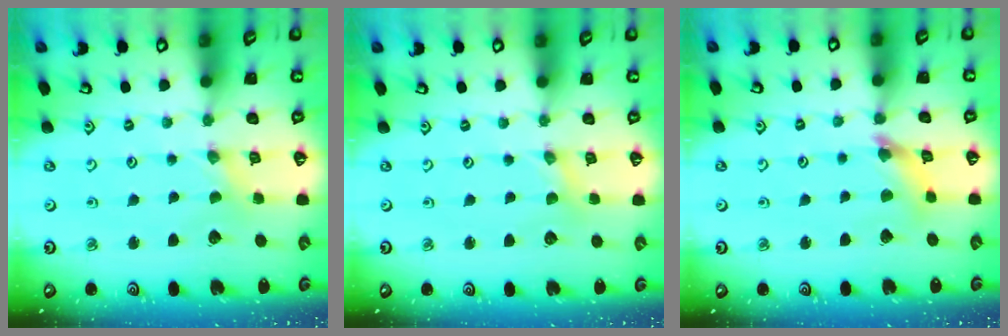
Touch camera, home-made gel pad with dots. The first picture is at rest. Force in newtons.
{"total": 0.6, "press": 0.5, "slide": 0.1}
{"total": 6.2, "press": 6.2, "slide": 0.8}